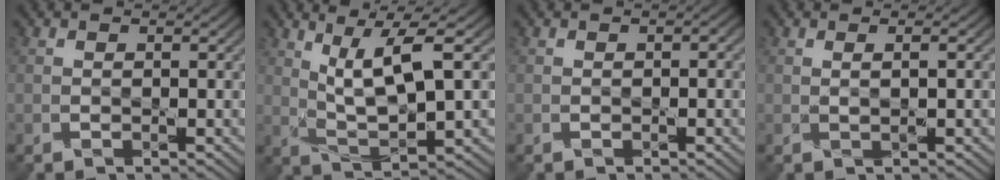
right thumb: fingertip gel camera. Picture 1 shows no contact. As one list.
[{"total": 8.4, "force": [3.7, 1.7, 7.4], "torque": [-0.145, 0.011, 0.073]}, {"total": 0.9, "force": [-0.3, 0.5, 0.7], "torque": [-0.013, -0.004, -0.002]}, {"total": 1.1, "force": [0.4, -0.2, 1.0], "torque": [-0.022, 0.008, 0.005]}]